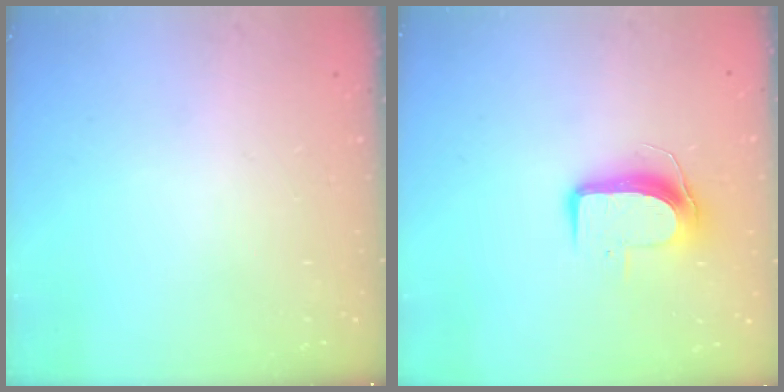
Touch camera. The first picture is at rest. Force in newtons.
{"total": 9.0, "press": 9.0, "slide": 0.8}